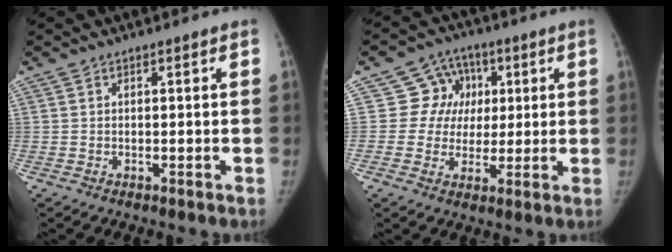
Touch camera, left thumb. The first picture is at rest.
{"total": 8.8, "force": [2.2, 8.3, 2.0], "torque": [0.019, 0.005, 0.030]}